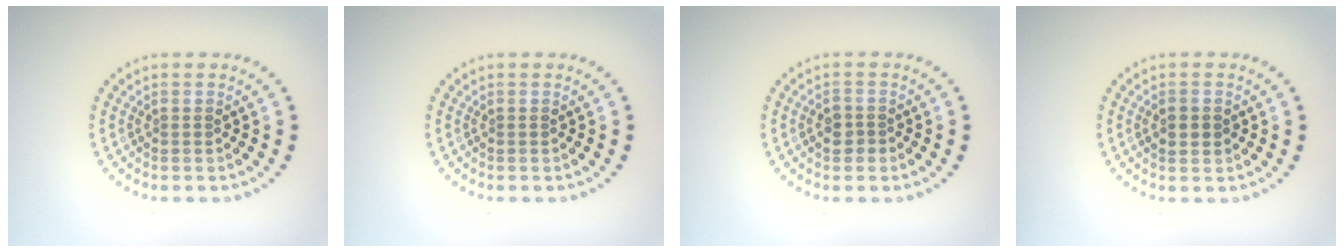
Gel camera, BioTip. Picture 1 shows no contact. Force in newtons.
{"total": 0.0}
{"total": 1.8, "press": 1.7, "slide": 0.6}
{"total": 1.6, "press": 1.6, "slide": 0.1}